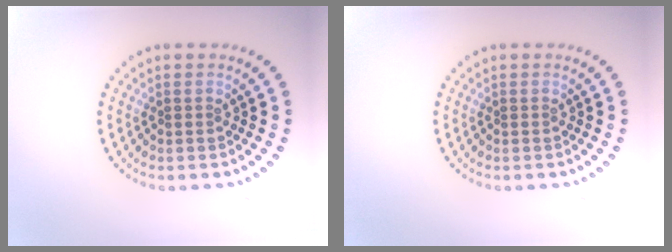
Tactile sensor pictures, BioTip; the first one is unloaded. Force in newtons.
{"total": 0.0}